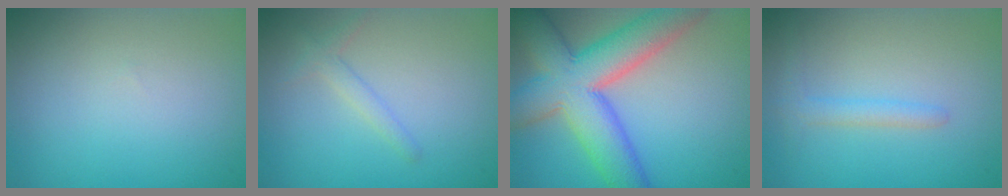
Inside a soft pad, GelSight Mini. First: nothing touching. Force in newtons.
{"total": 1.4, "press": 1.4, "slide": 0.0}
{"total": 10.2, "press": 10.2, "slide": 0.5}
{"total": 1.6, "press": 1.6, "slide": 0.1}